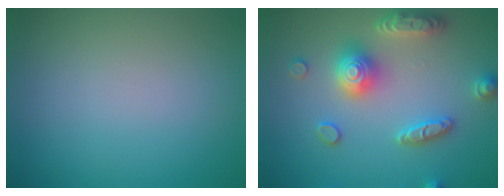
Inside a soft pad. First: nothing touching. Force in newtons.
{"total": 4.9, "press": 4.8, "slide": 0.9}